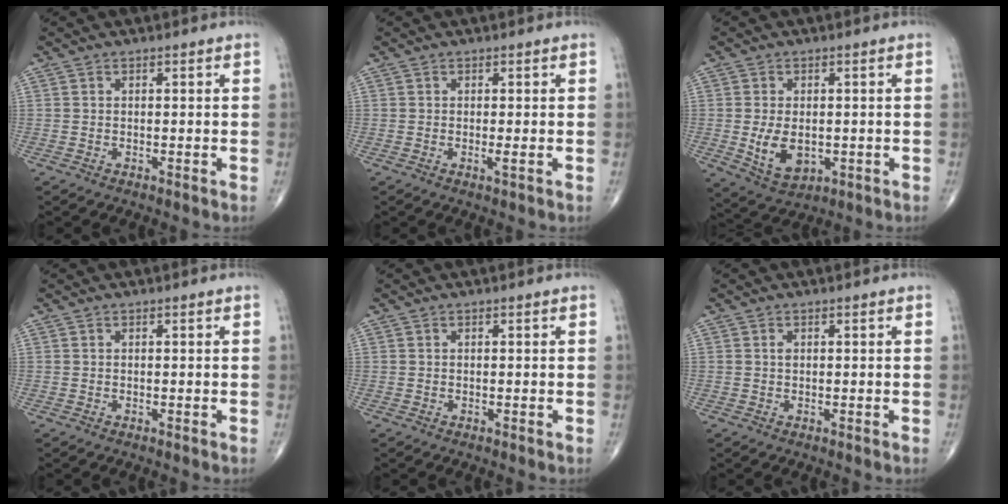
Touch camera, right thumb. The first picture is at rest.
{"total": 0.9, "force": [-0.1, -0.1, 0.9], "torque": [-0.019, -0.004, -0.002]}
{"total": 7.4, "force": [-0.9, 4.7, 5.6], "torque": [-0.085, -0.009, -0.002]}
{"total": 0.0}
{"total": 0.0}
{"total": 0.7, "force": [0.2, 0.5, 0.5], "torque": [-0.008, 0.000, 0.003]}